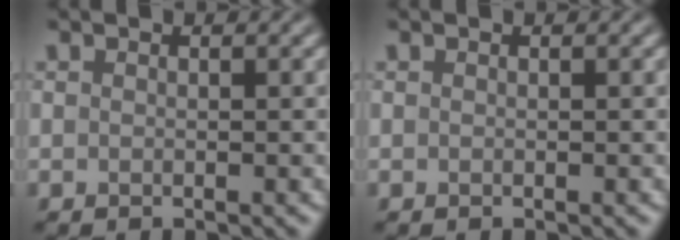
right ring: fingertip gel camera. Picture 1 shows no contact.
{"total": 0.0}